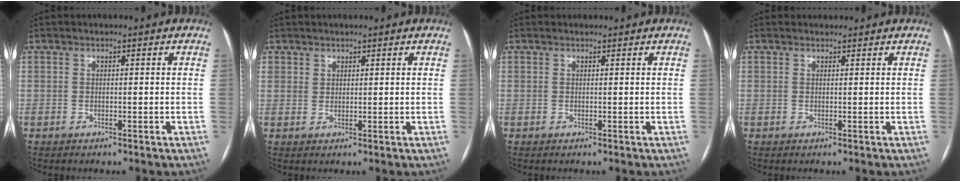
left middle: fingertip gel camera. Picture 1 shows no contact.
{"total": 1.5, "force": [1.1, 1.0, 0.0], "torque": [0.010, 0.000, 0.015]}
{"total": 0.6, "force": [0.6, 0.2, 0.1], "torque": [-0.010, 0.011, 0.010]}
{"total": 1.0, "force": [0.9, 0.4, 0.0], "torque": [-0.007, 0.014, 0.016]}